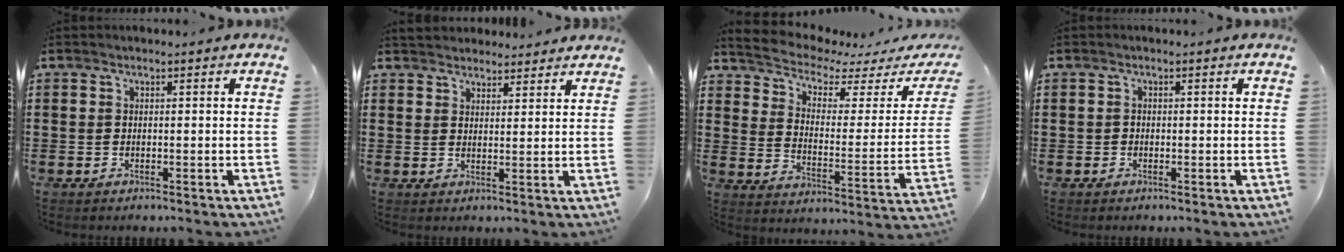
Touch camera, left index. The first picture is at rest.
{"total": 2.8, "force": [2.7, 0.8, -0.3], "torque": [-0.003, -0.001, 0.052]}
{"total": 3.2, "force": [2.6, 1.0, 1.6], "torque": [-0.051, -0.025, 0.034]}
{"total": 0.6, "force": [-0.3, 0.4, 0.2], "torque": [-0.006, 0.001, -0.006]}